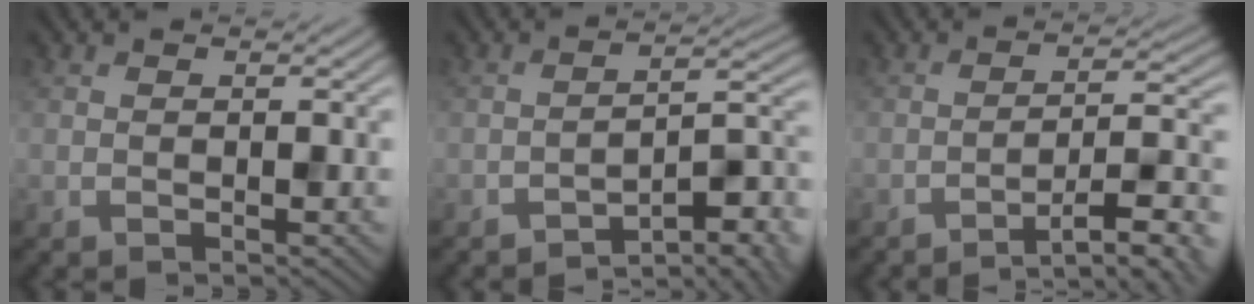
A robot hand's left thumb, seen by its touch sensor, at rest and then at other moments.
{"total": 7.1, "force": [-5.2, 1.8, 4.4], "torque": [-0.052, 0.012, -0.085]}
{"total": 8.8, "force": [-6.1, 1.7, 6.2], "torque": [-0.093, 0.017, -0.094]}